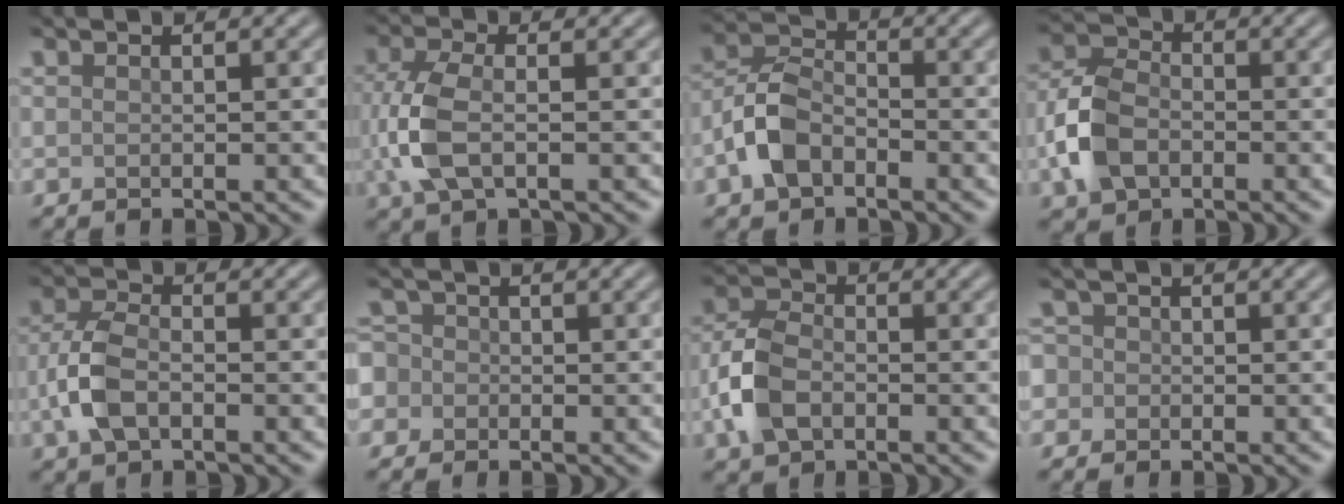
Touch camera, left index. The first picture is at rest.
{"total": 5.3, "force": [-0.3, 2.8, 4.5], "torque": [-0.114, -0.004, -0.009]}
{"total": 4.5, "force": [-2.1, 2.7, 2.8], "torque": [-0.059, 0.010, -0.052]}
{"total": 5.7, "force": [-1.8, 4.0, 3.6], "torque": [-0.084, 0.005, -0.043]}
{"total": 4.3, "force": [-1.2, 2.5, 3.2], "torque": [-0.079, 0.001, -0.032]}
{"total": 5.1, "force": [-1.3, 4.6, 1.7], "torque": [-0.036, 0.017, -0.059]}
{"total": 5.2, "force": [-1.7, 3.5, 3.4], "torque": [-0.082, 0.003, -0.041]}
{"total": 3.0, "force": [0.0, 2.9, 1.0], "torque": [-0.003, 0.025, -0.032]}